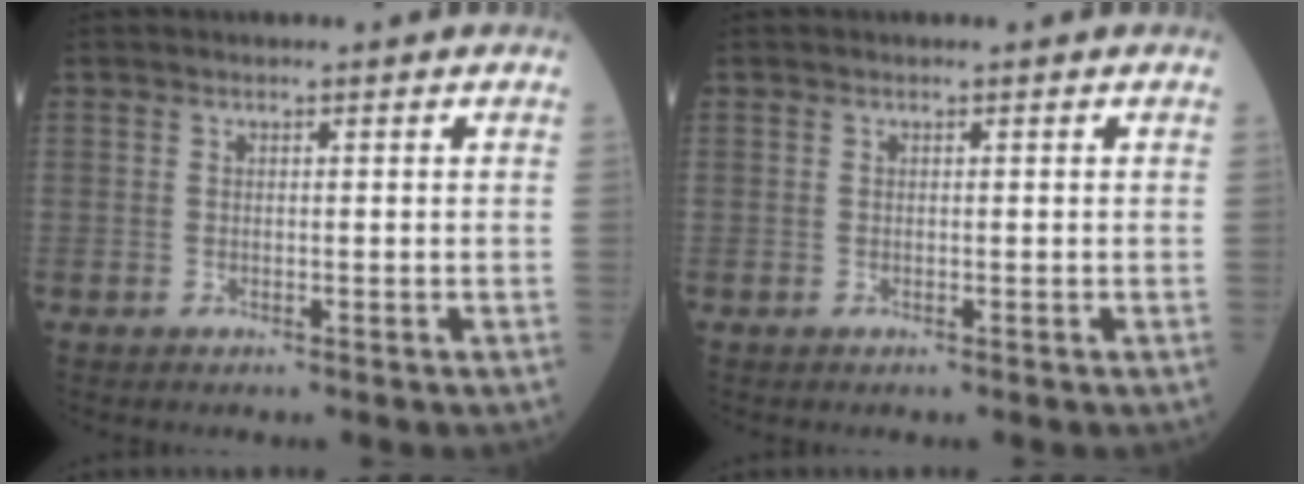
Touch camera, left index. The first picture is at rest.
{"total": 0.0}